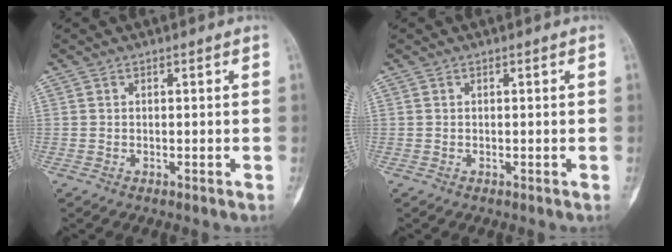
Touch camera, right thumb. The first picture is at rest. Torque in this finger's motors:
{"motor_torque": [0.01, 0.02, 0.05, -0.02, 0.04]}